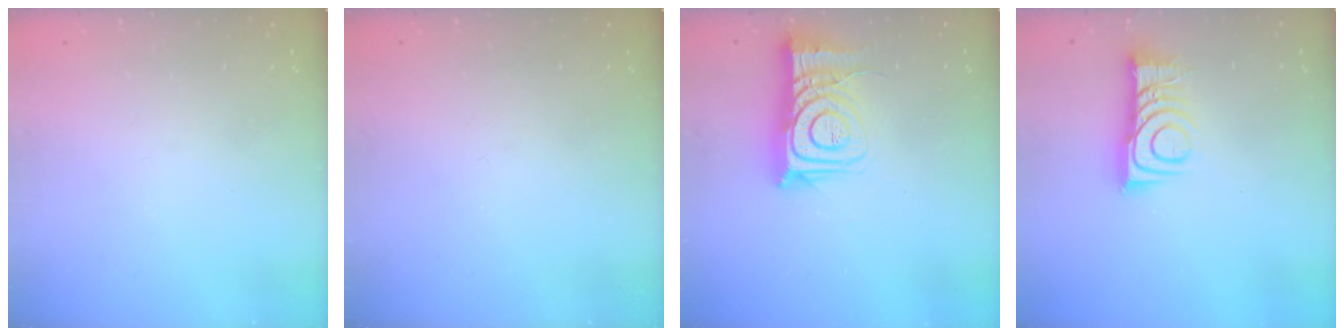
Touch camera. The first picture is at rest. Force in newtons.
{"total": 0.0}
{"total": 13.6, "press": 13.6, "slide": 1.0}
{"total": 10.3, "press": 10.3, "slide": 0.4}